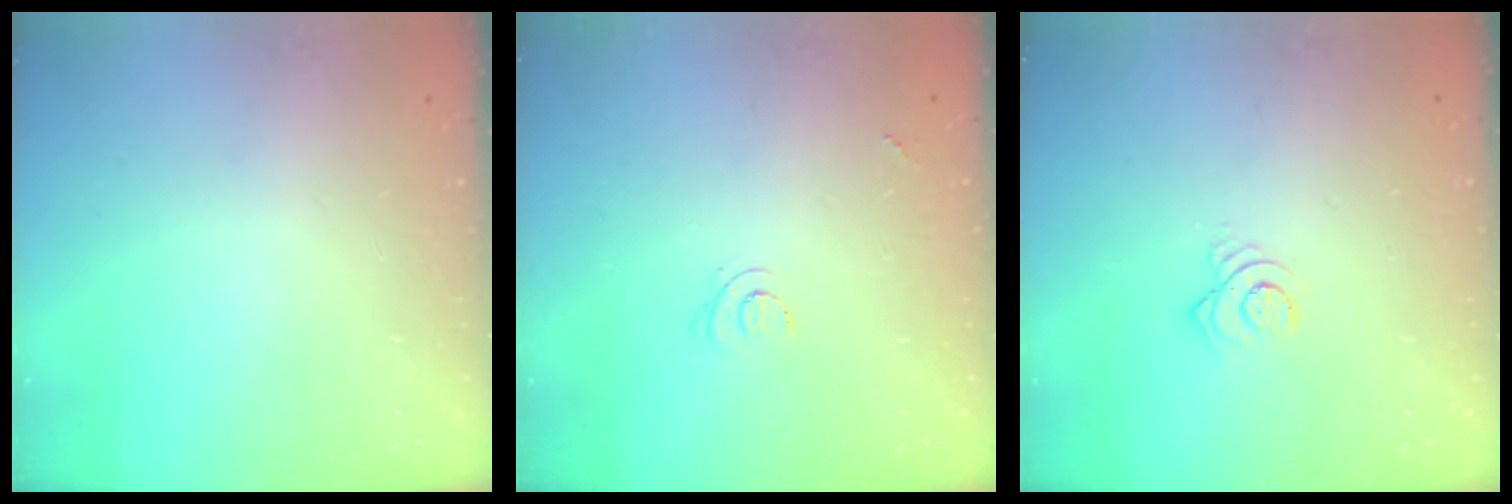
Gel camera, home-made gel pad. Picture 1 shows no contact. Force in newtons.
{"total": 3.4, "press": 3.3, "slide": 0.9}
{"total": 3.4, "press": 3.4, "slide": 0.2}